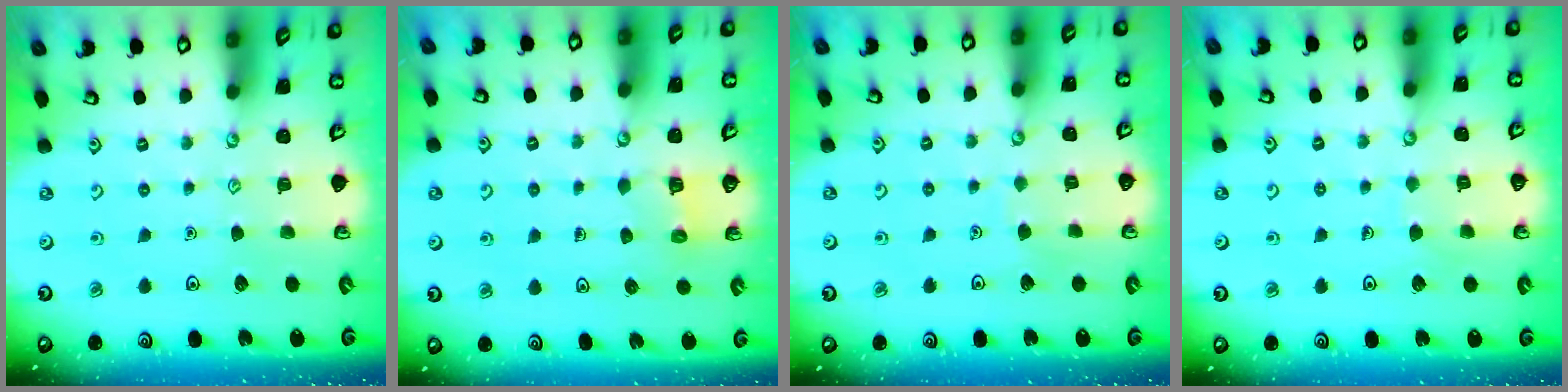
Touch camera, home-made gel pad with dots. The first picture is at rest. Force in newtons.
{"total": 4.1, "press": 4.1, "slide": 0.1}
{"total": 2.7, "press": 2.7, "slide": 0.1}
{"total": 5.0, "press": 5.0, "slide": 0.4}